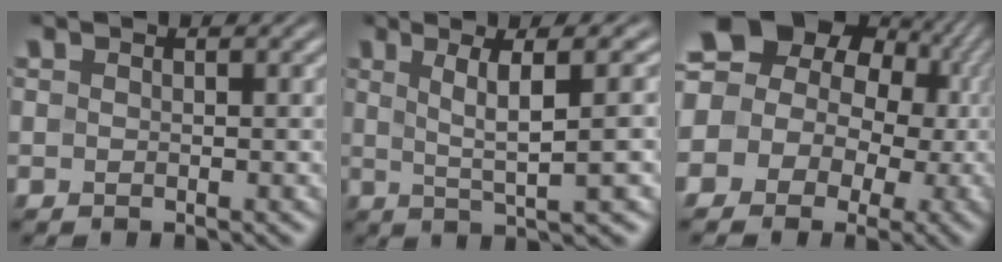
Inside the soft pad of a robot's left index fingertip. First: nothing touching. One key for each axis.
{"total": 6.0, "fx": 1.5, "fy": 1.1, "fz": 5.8, "tx": -0.088, "ty": 0.008, "tz": 0.026}
{"total": 19.4, "fx": 5.0, "fy": 16.4, "fz": 9.0, "tx": -0.182, "ty": 0.037, "tz": 0.040}